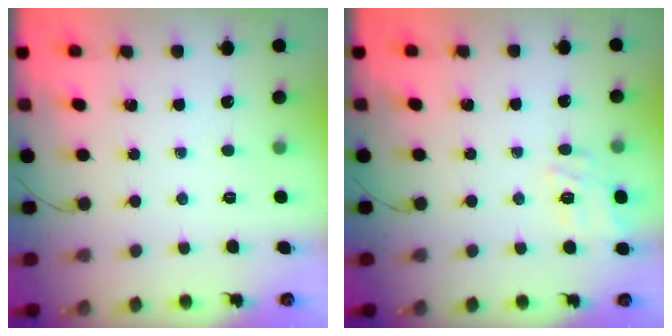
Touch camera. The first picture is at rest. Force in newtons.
{"total": 13.0, "press": 13.0, "slide": 0.7}